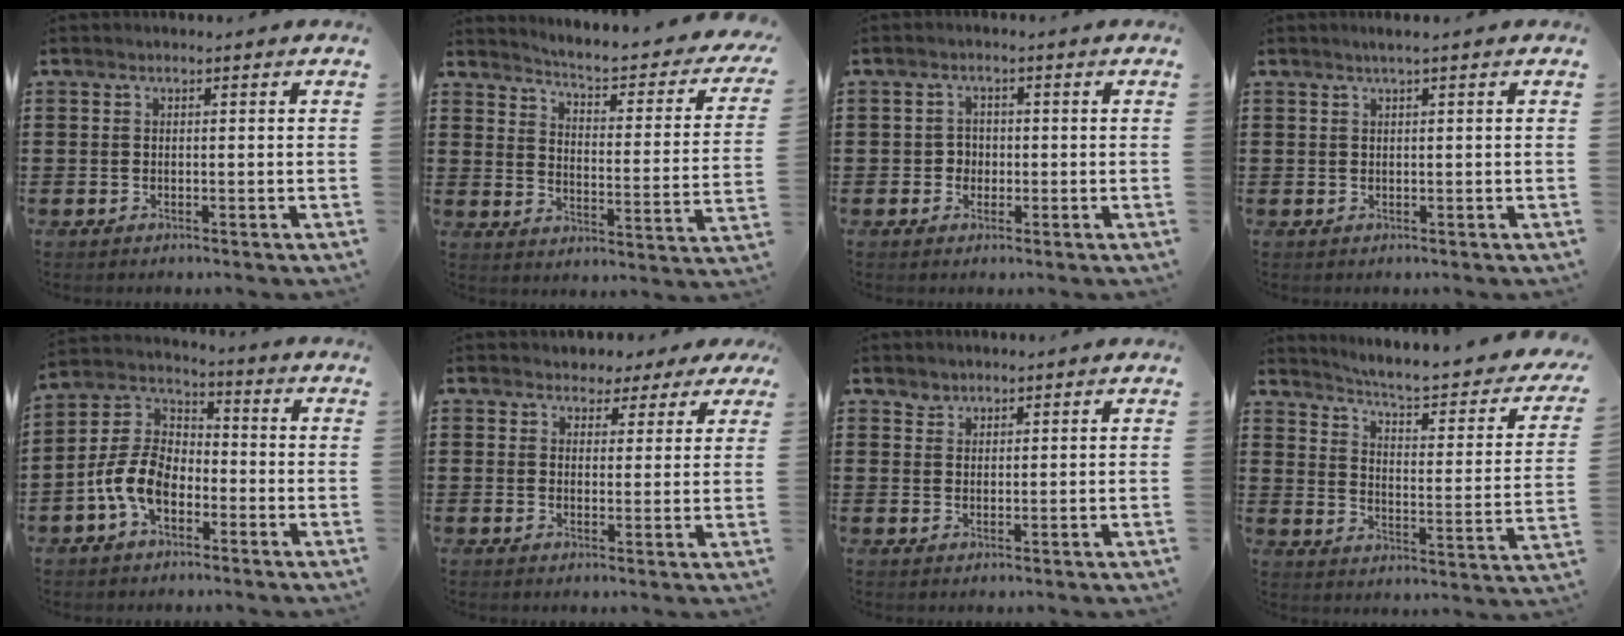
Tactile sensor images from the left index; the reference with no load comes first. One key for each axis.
{"total": 3.4, "fx": 3.1, "fy": -0.3, "fz": 1.4, "tx": -0.048, "ty": -0.034, "tz": 0.040}
{"total": 2.1, "fx": -0.3, "fy": 2.0, "fz": 0.7, "tx": -0.021, "ty": 0.004, "tz": -0.009}
{"total": 1.0, "fx": 0.6, "fy": -0.1, "fz": 0.9, "tx": -0.014, "ty": 0.001, "tz": 0.010}
{"total": 8.5, "fx": -3.9, "fy": 5.0, "fz": 5.7, "tx": -0.158, "ty": -0.002, "tz": -0.087}
{"total": 3.1, "fx": 2.4, "fy": 1.9, "fz": 0.4, "tx": -0.014, "ty": 0.001, "tz": 0.042}
{"total": 1.7, "fx": 1.5, "fy": 0.7, "fz": -0.3, "tx": 0.001, "ty": 0.002, "tz": 0.032}
{"total": 4.8, "fx": 4.1, "fy": -0.1, "fz": 2.5, "tx": -0.071, "ty": -0.036, "tz": 0.060}